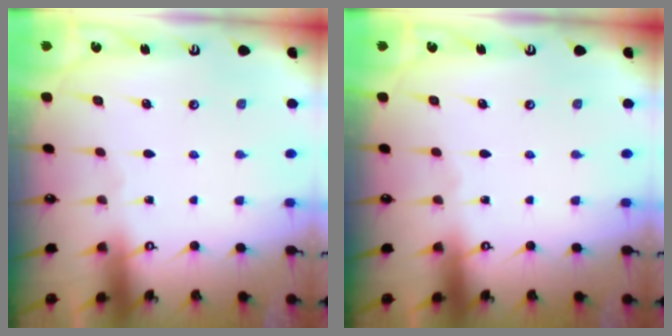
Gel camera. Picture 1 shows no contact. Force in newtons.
{"total": 0.0}